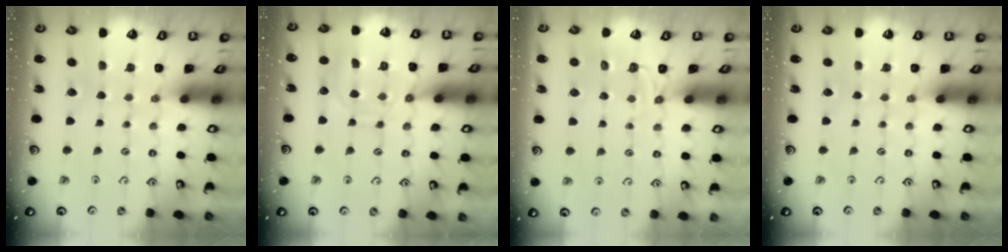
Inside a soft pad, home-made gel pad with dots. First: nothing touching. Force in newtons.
{"total": 11.7, "press": 11.7, "slide": 0.8}
{"total": 2.9, "press": 2.0, "slide": 2.1}
{"total": 0.0}